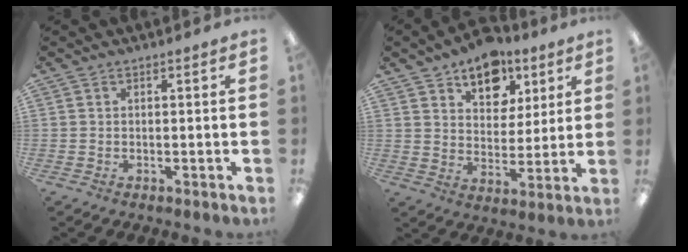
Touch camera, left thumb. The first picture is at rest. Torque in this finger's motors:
{"motor_torque": [0.14, 0.23, -0.23, 0.06, 0.08]}